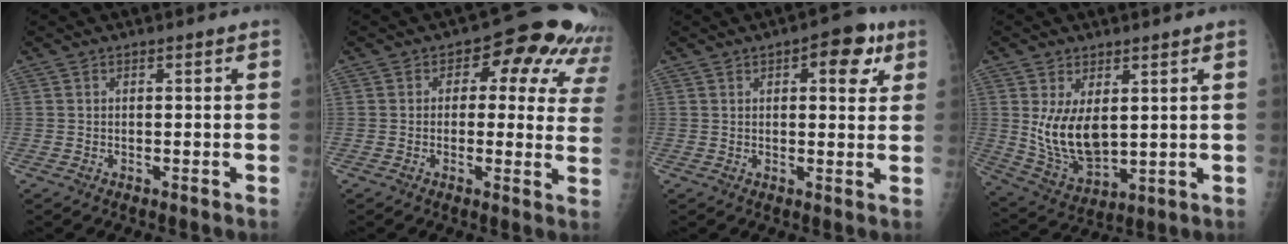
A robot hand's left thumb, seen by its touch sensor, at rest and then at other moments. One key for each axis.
{"total": 14.6, "fx": 6.0, "fy": 8.5, "fz": 10.3, "tx": -0.064, "ty": -0.002, "tz": 0.050}
{"total": 7.5, "fx": 3.4, "fy": 3.6, "fz": 5.7, "tx": -0.040, "ty": -0.006, "tz": 0.034}
{"total": 10.7, "fx": 2.3, "fy": 5.9, "fz": 8.5, "tx": -0.140, "ty": -0.026, "tz": 0.065}